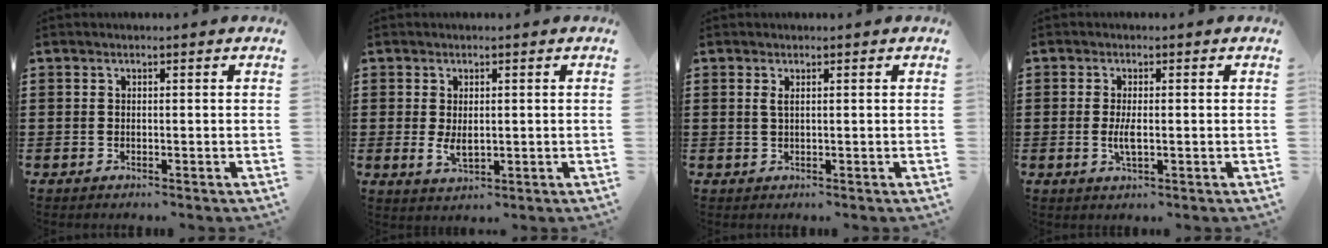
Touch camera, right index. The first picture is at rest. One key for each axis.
{"total": 2.9, "fx": 0.1, "fy": 1.4, "fz": 2.5, "tx": -0.043, "ty": -0.004, "tz": 0.002}
{"total": 0.9, "fx": 0.3, "fy": 0.2, "fz": 0.8, "tx": -0.017, "ty": 0.004, "tz": 0.005}
{"total": 2.9, "fx": -0.4, "fy": 0.6, "fz": 2.8, "tx": -0.063, "ty": -0.009, "tz": -0.011}